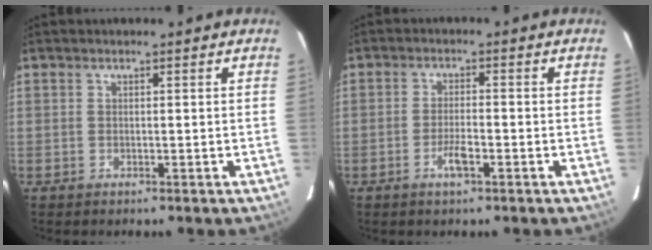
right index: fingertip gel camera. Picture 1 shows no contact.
{"total": 3.6, "force": [-1.6, 0.6, 3.1], "torque": [-0.059, 0.000, -0.030]}